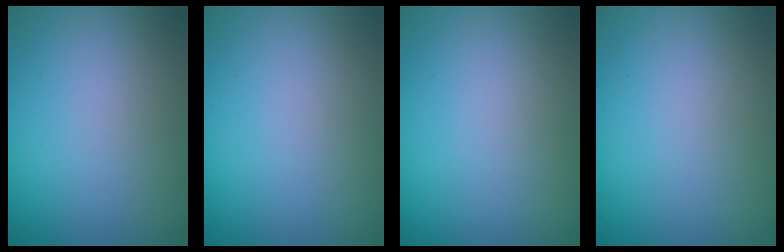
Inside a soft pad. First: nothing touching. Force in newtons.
{"total": 0.0}
{"total": 0.0}
{"total": 0.0}